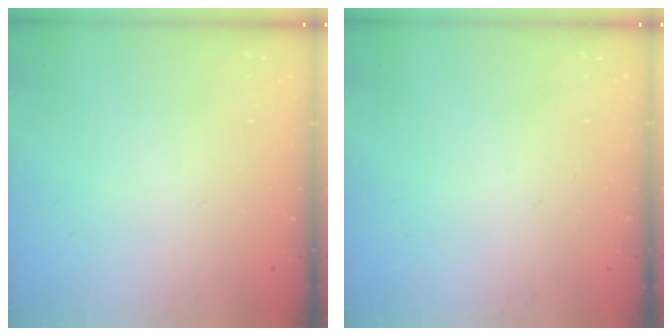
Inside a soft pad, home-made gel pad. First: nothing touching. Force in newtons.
{"total": 0.0}